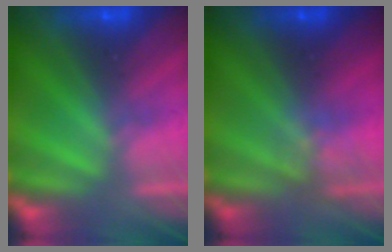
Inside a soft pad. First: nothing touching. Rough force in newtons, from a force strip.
{"total": 2.7}